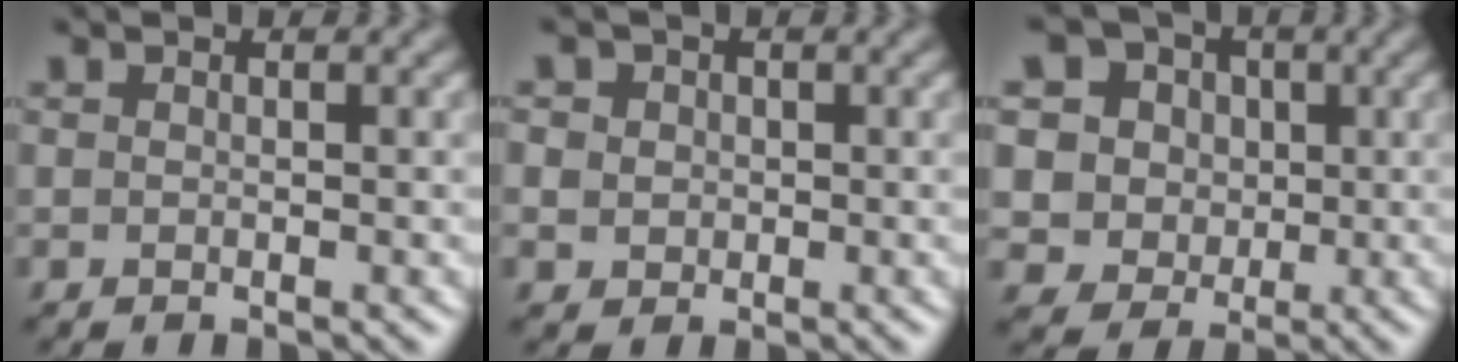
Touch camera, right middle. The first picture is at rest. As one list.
[{"total": 4.0, "force": [1.9, 3.3, 1.4], "torque": [-0.037, 0.013, 0.020]}, {"total": 9.2, "force": [4.4, 7.3, 3.6], "torque": [-0.091, 0.015, 0.064]}]